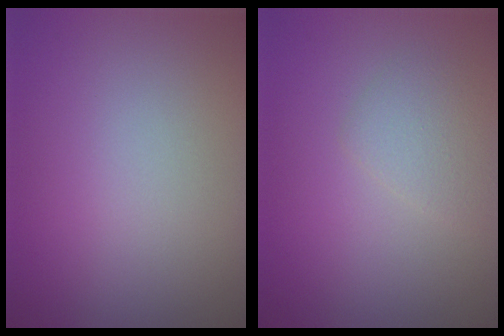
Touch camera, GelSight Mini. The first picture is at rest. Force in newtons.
{"total": 1.7, "press": 1.7, "slide": 0.2}